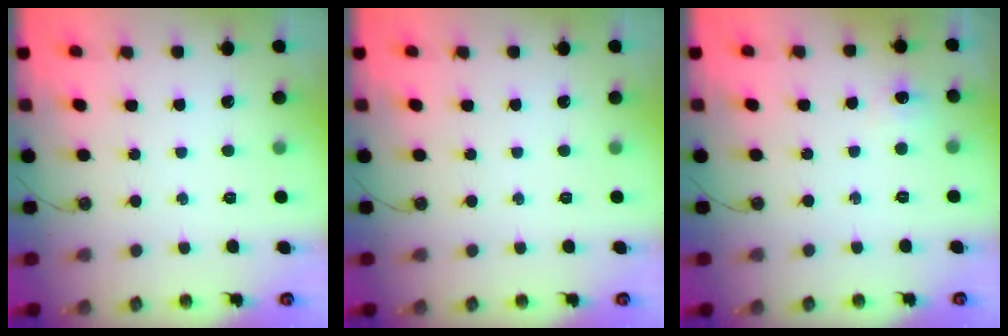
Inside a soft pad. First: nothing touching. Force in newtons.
{"total": 0.0}
{"total": 3.8, "press": 3.8, "slide": 0.7}